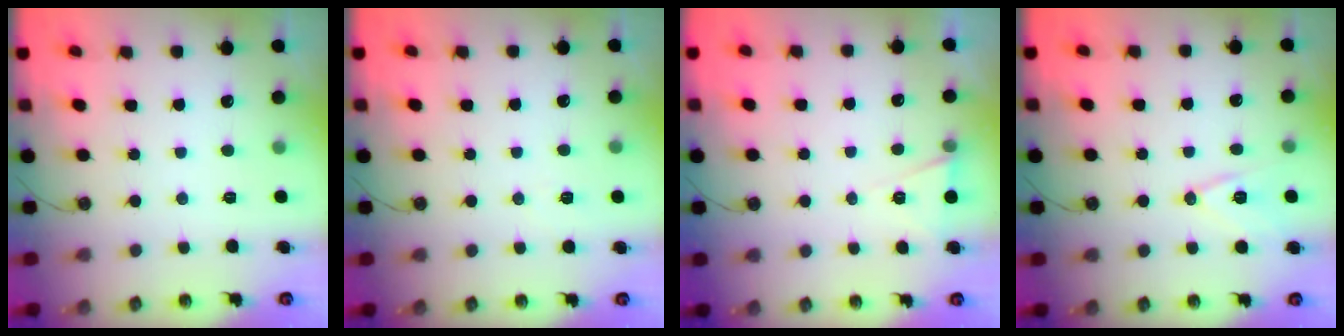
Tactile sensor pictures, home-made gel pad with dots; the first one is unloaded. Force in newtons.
{"total": 6.3, "press": 4.7, "slide": 4.2}
{"total": 6.3, "press": 4.2, "slide": 4.7}
{"total": 10.2, "press": 9.6, "slide": 3.3}